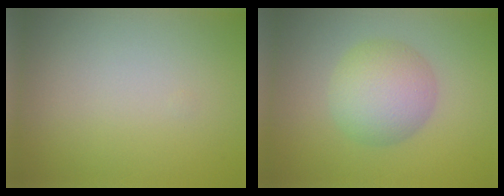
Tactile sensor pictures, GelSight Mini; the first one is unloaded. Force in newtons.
{"total": 5.2, "press": 5.2, "slide": 0.0}